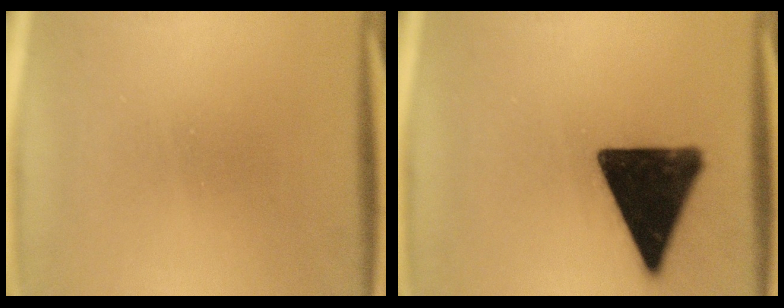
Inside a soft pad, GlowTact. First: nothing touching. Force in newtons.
{"total": 16.7}